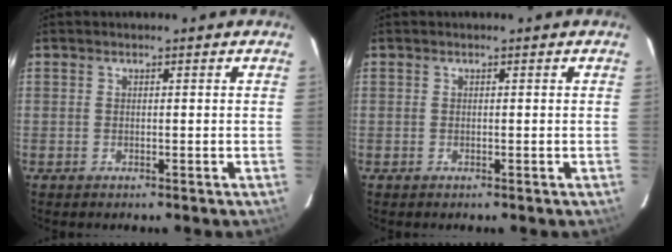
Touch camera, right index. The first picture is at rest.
{"total": 0.0}